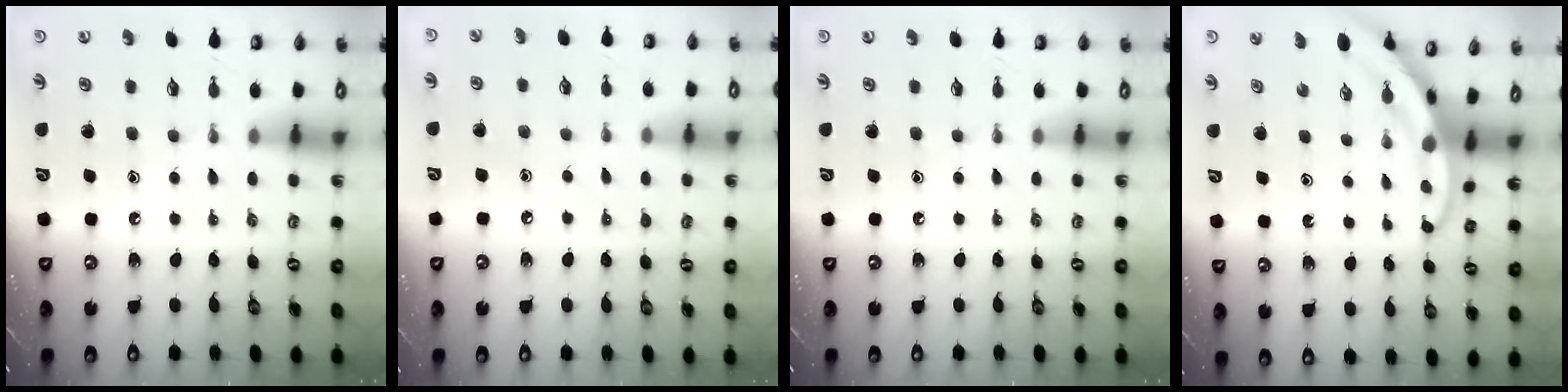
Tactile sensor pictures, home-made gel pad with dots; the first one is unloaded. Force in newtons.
{"total": 4.8, "press": 4.7, "slide": 0.6}
{"total": 0.0}
{"total": 3.3, "press": 3.3, "slide": 0.3}